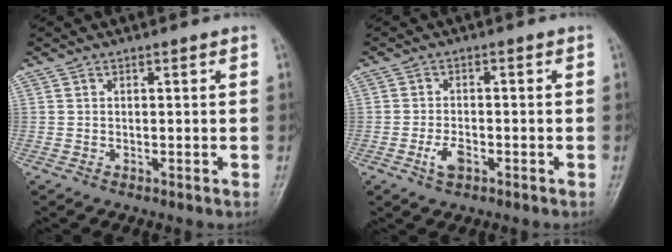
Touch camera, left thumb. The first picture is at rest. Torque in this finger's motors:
{"motor_torque": [-0.10, 0.19, 0.10, 0.04, 0.00]}